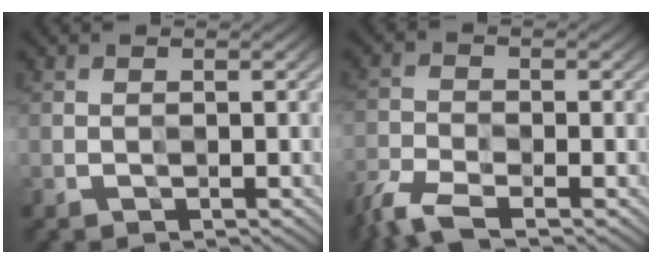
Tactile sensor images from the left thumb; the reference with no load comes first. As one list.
[{"total": 5.7, "force": [-4.4, 1.4, 3.2], "torque": [-0.078, -0.015, -0.095]}]